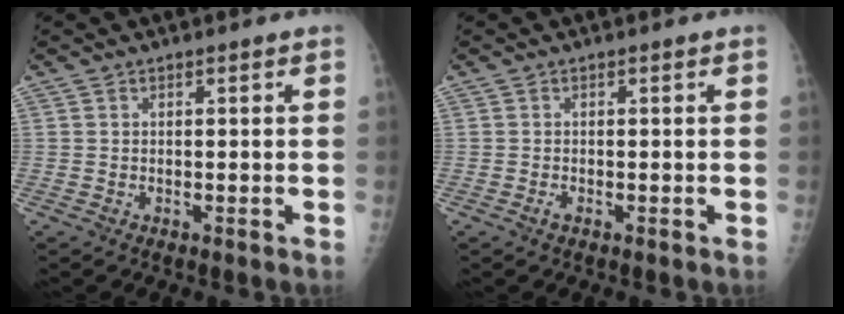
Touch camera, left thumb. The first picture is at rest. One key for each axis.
{"total": 0.7, "fx": -0.3, "fy": 0.4, "fz": 0.5, "tx": -0.010, "ty": -0.001, "tz": -0.006}